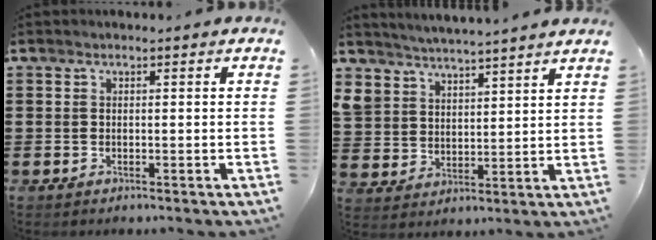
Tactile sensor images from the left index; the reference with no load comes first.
{"total": 4.8, "force": [4.8, 0.4, -0.5], "torque": [-0.016, -0.032, 0.085]}